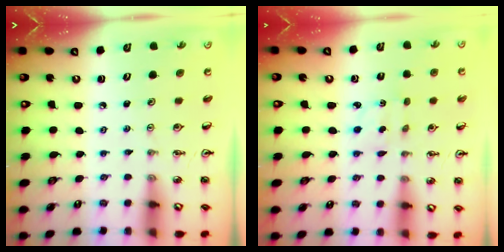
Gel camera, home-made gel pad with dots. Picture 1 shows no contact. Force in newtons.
{"total": 2.1, "press": 2.0, "slide": 0.6}